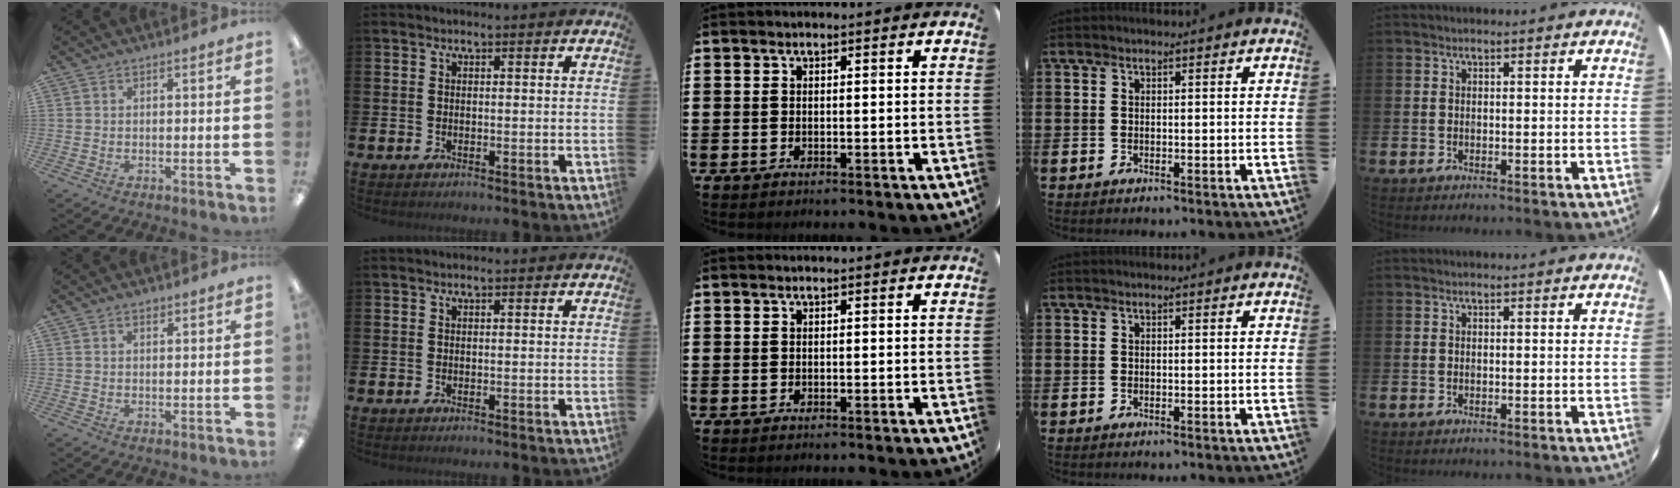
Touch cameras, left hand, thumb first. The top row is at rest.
{"thumb": {"total": 1.2, "force": [0.9, 0.5, 0.6], "torque": [-0.012, 0.000, 0.016]}}